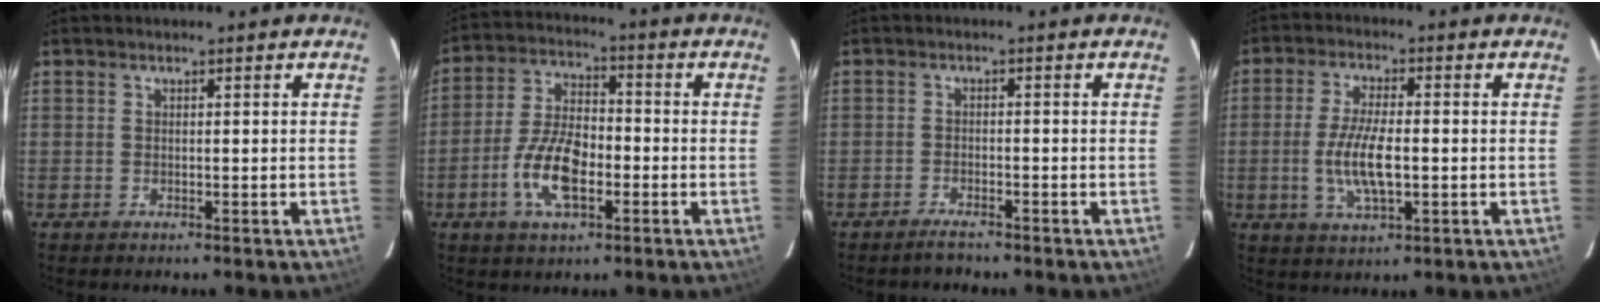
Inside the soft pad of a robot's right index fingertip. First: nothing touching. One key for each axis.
{"total": 10.9, "fx": -3.8, "fy": 5.1, "fz": 8.9, "tx": -0.185, "ty": 0.004, "tz": -0.070}
{"total": 2.5, "fx": -2.2, "fy": 0.6, "fz": 0.9, "tx": -0.027, "ty": 0.000, "tz": -0.040}
{"total": 8.8, "fx": -1.3, "fy": 2.9, "fz": 8.2, "tx": -0.166, "ty": -0.006, "tz": -0.025}